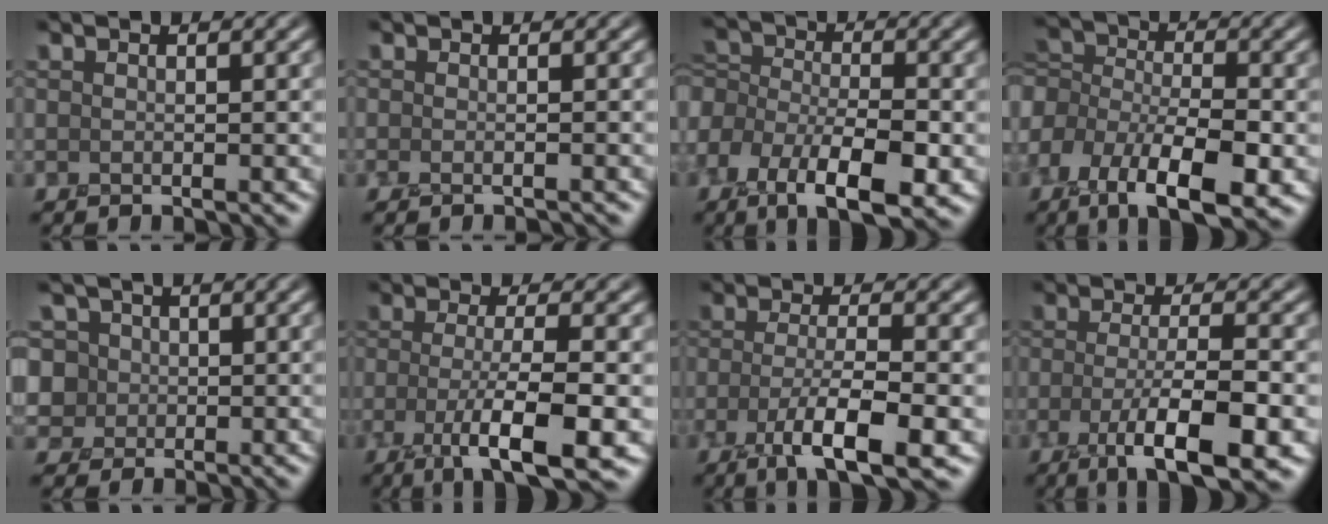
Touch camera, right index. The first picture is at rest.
{"total": 0.7, "force": [-0.6, 0.1, 0.4], "torque": [0.004, -0.002, -0.017]}
{"total": 7.7, "force": [-2.8, 4.0, 5.9], "torque": [-0.098, 0.010, -0.061]}
{"total": 9.0, "force": [-3.7, 4.9, 6.6], "torque": [-0.115, 0.009, -0.077]}
{"total": 7.8, "force": [4.0, 6.2, 2.6], "torque": [-0.043, 0.038, 0.032]}
{"total": 6.2, "force": [-2.1, 1.2, 5.7], "torque": [-0.093, 0.001, -0.042]}
{"total": 5.3, "force": [-2.0, 1.3, 4.7], "torque": [-0.082, 0.002, -0.040]}
{"total": 6.7, "force": [-2.6, 1.7, 5.9], "torque": [-0.100, 0.004, -0.048]}